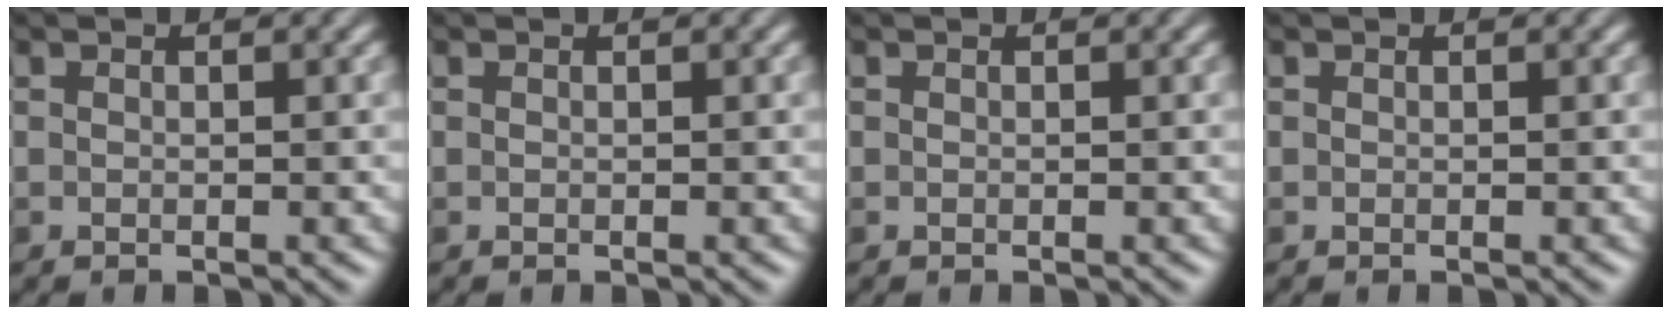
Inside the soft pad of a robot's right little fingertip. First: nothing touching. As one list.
[{"total": 0.0}, {"total": 0.0}, {"total": 0.0}]